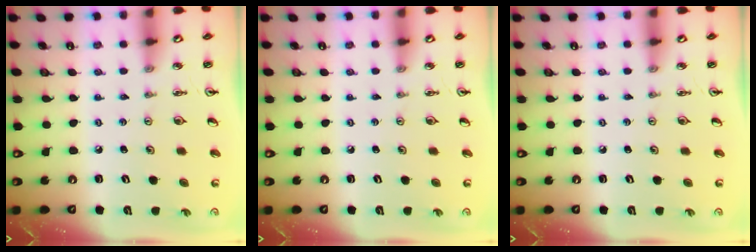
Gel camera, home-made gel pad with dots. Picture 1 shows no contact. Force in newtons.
{"total": 0.0}
{"total": 0.0}